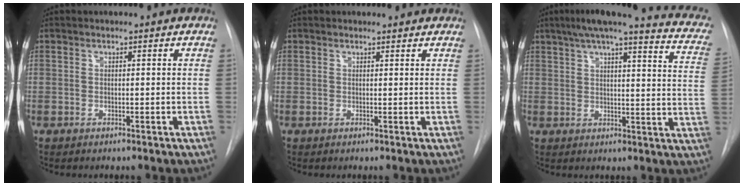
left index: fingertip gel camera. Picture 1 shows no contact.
{"total": 2.1, "force": [2.0, 0.5, 0.1], "torque": [-0.009, 0.006, 0.023]}
{"total": 21.3, "force": [17.2, 3.0, 12.3], "torque": [-0.161, -0.004, 0.193]}